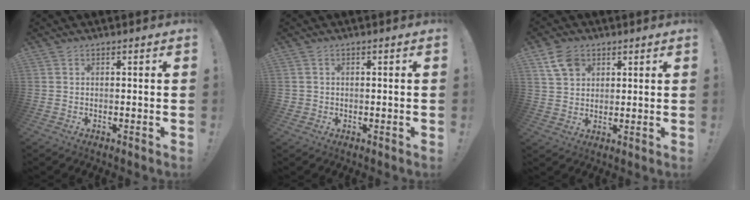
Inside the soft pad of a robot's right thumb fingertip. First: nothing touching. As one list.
[{"total": 1.3, "force": [-0.2, 1.2, 0.4], "torque": [-0.012, 0.006, -0.003]}, {"total": 7.4, "force": [4.1, 5.2, 3.4], "torque": [-0.057, -0.010, 0.083]}]